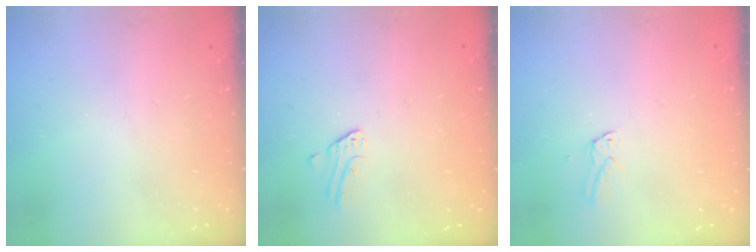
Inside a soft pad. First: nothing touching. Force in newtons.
{"total": 2.1, "press": 2.1, "slide": 0.2}
{"total": 1.5, "press": 1.5, "slide": 0.1}